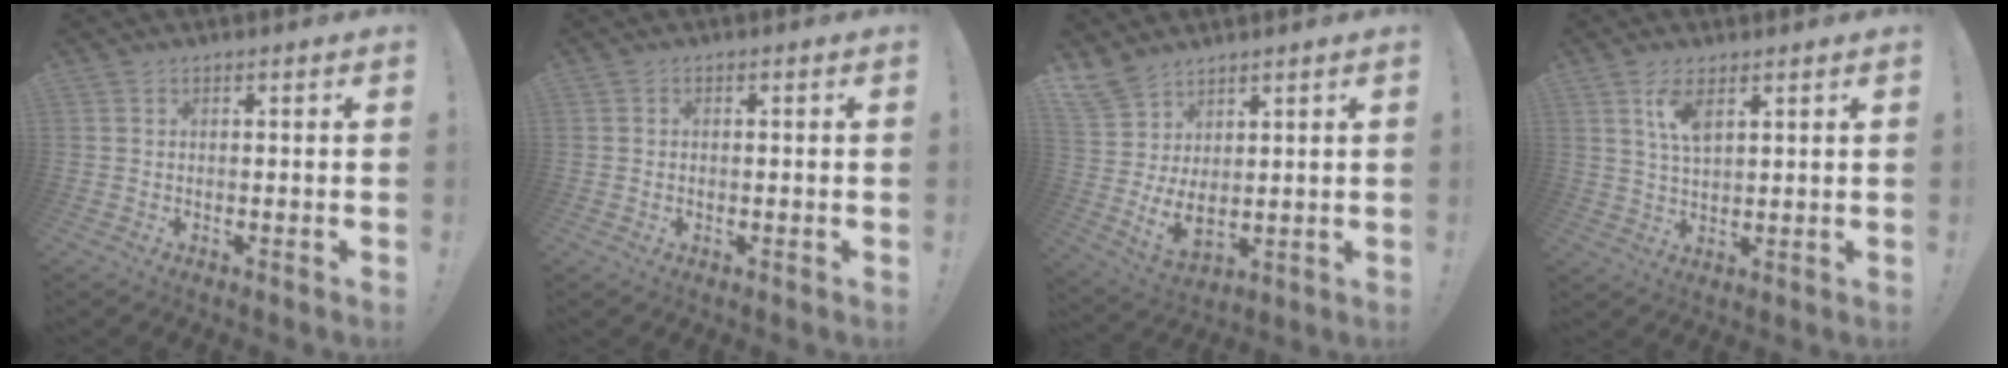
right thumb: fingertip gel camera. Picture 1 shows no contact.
{"total": 0.5, "force": [0.0, 0.5, 0.0], "torque": [0.000, 0.003, -0.001]}
{"total": 9.0, "force": [5.2, 5.5, 4.9], "torque": [-0.097, -0.055, 0.107]}
{"total": 6.6, "force": [3.4, 2.7, 4.9], "torque": [-0.080, -0.014, 0.059]}